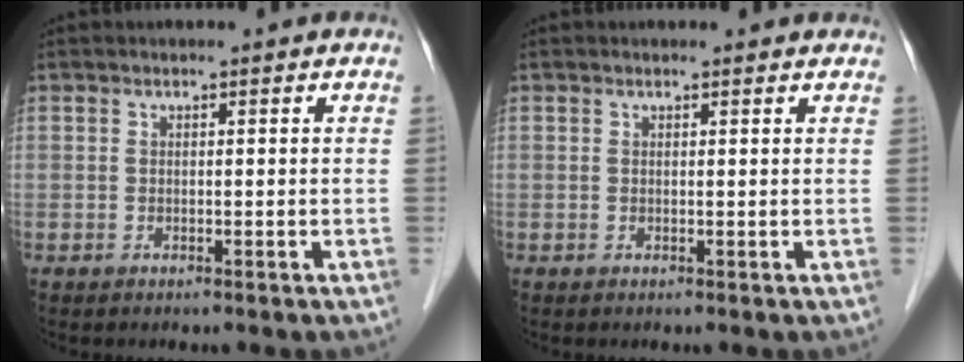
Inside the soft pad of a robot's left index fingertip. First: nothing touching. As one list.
[{"total": 1.9, "force": [1.8, 0.4, 0.3], "torque": [-0.014, 0.008, 0.016]}]